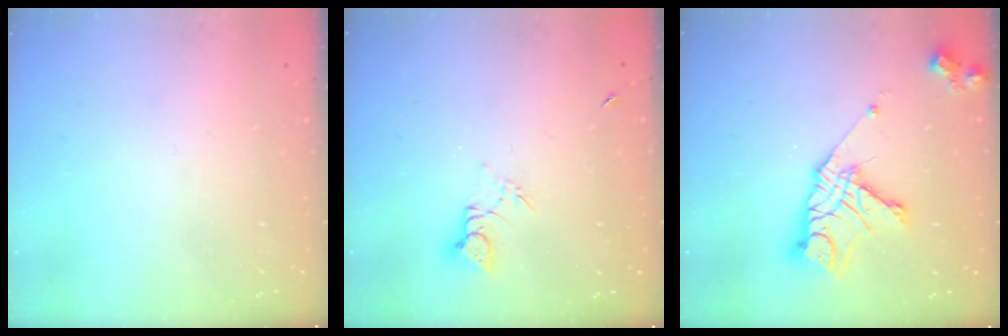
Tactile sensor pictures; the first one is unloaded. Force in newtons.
{"total": 3.9, "press": 3.9, "slide": 0.3}
{"total": 15.5, "press": 15.4, "slide": 1.6}